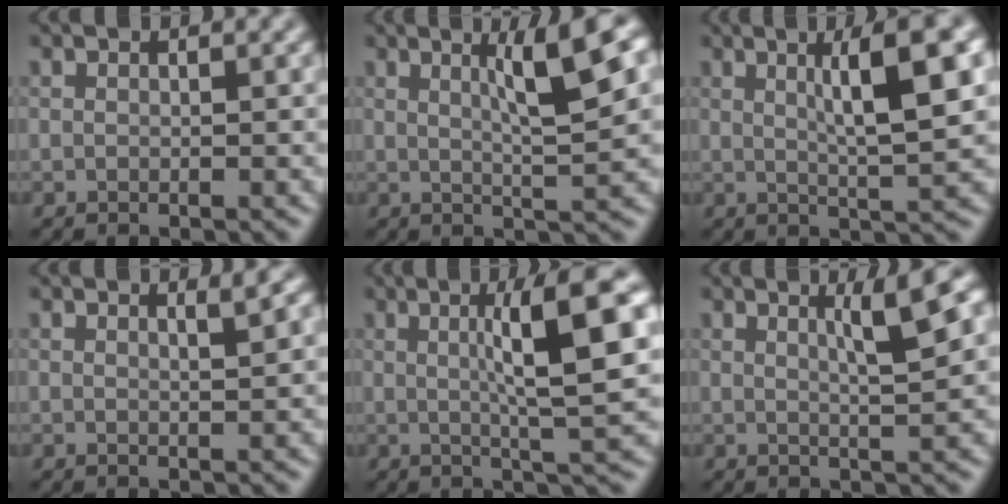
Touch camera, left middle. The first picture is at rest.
{"total": 5.8, "force": [1.9, 0.8, 5.4], "torque": [-0.077, 0.007, 0.031]}
{"total": 7.0, "force": [2.1, 1.2, 6.6], "torque": [-0.087, 0.011, 0.032]}
{"total": 1.7, "force": [0.9, 0.5, 1.3], "torque": [-0.010, 0.002, 0.007]}
{"total": 8.0, "force": [1.6, 1.2, 7.8], "torque": [-0.108, 0.012, 0.026]}
{"total": 4.0, "force": [1.5, 0.5, 3.7], "torque": [-0.049, 0.005, 0.023]}